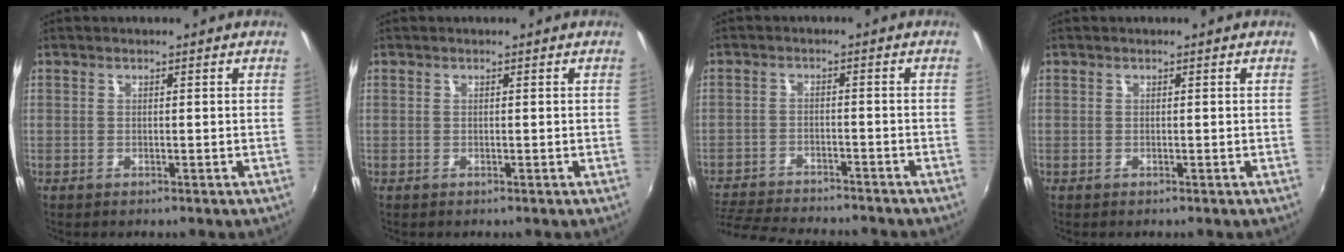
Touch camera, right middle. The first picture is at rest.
{"total": 0.0}
{"total": 14.0, "force": [-12.6, 2.8, 5.4], "torque": [-0.129, -0.017, -0.197]}
{"total": 0.0}